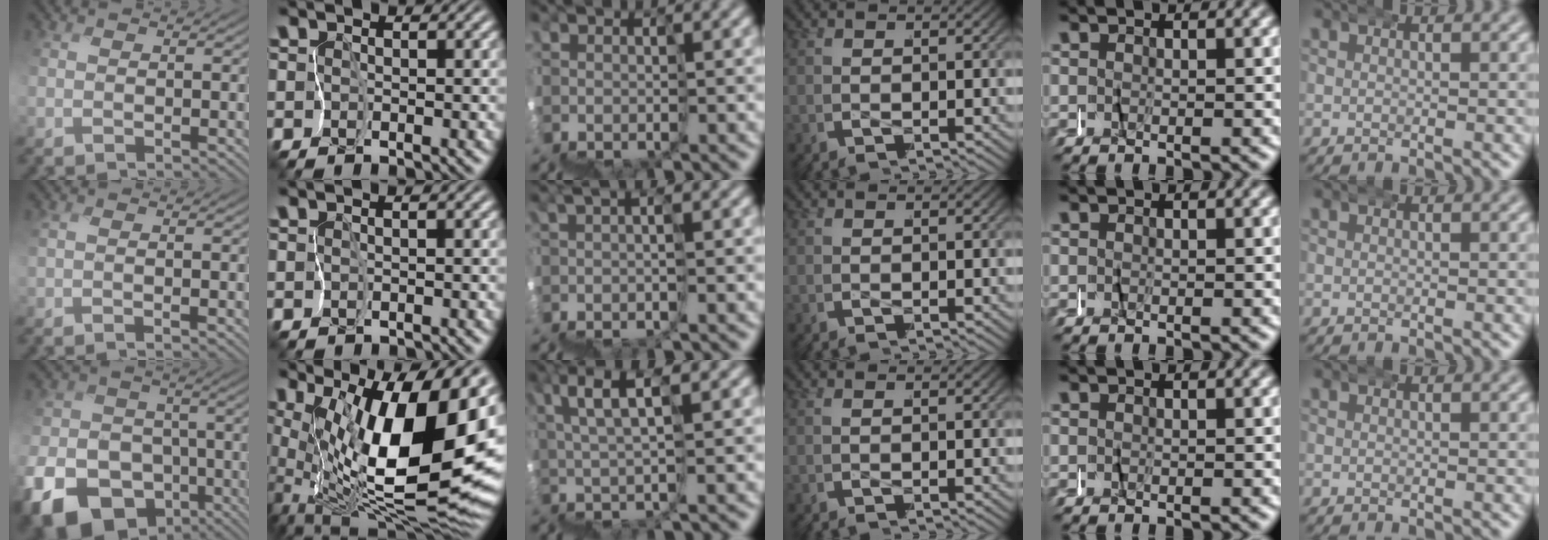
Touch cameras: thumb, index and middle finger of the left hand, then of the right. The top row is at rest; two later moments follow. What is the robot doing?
{"motion": "wrap", "object": "felt sheet"}